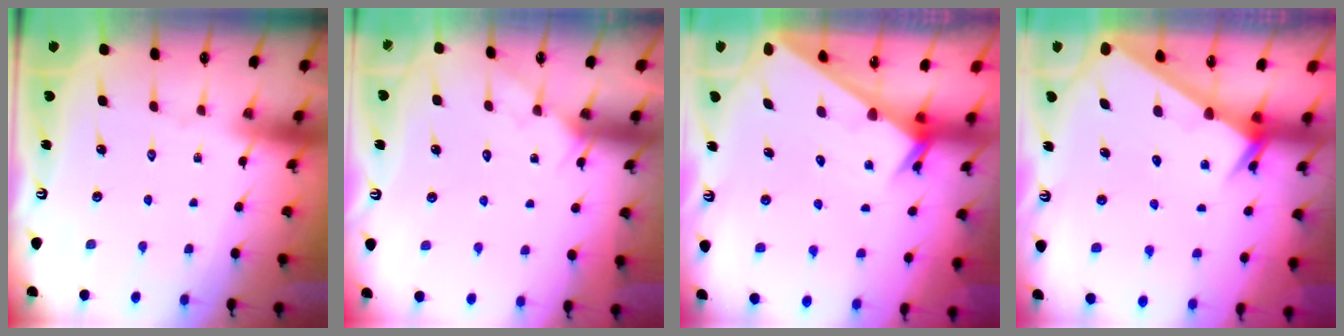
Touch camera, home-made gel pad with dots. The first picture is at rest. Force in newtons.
{"total": 4.7, "press": 4.7, "slide": 0.3}
{"total": 2.4, "press": 2.4, "slide": 0.1}
{"total": 2.7, "press": 2.7, "slide": 0.1}